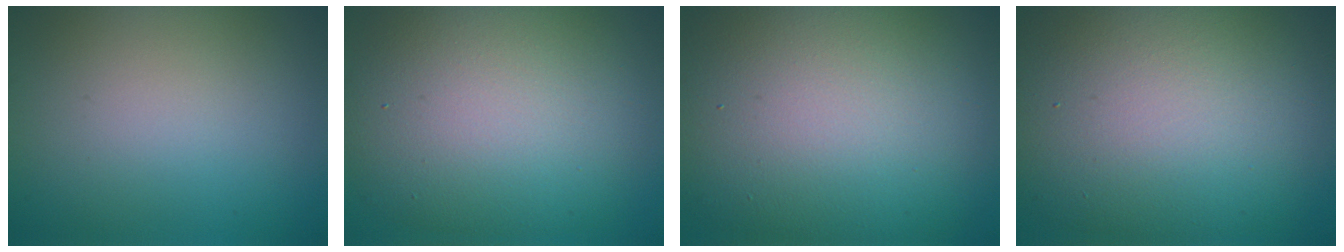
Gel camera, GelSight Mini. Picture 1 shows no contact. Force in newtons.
{"total": 11.4, "press": 11.4, "slide": 0.8}
{"total": 15.9, "press": 15.9, "slide": 1.1}
{"total": 14.1, "press": 14.1, "slide": 0.2}